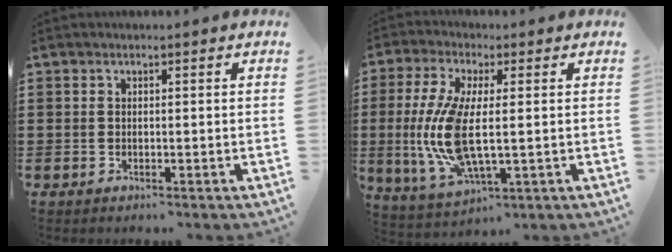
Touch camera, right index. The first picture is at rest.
{"total": 11.5, "force": [-0.4, 3.8, 10.8], "torque": [-0.252, -0.028, -0.012]}